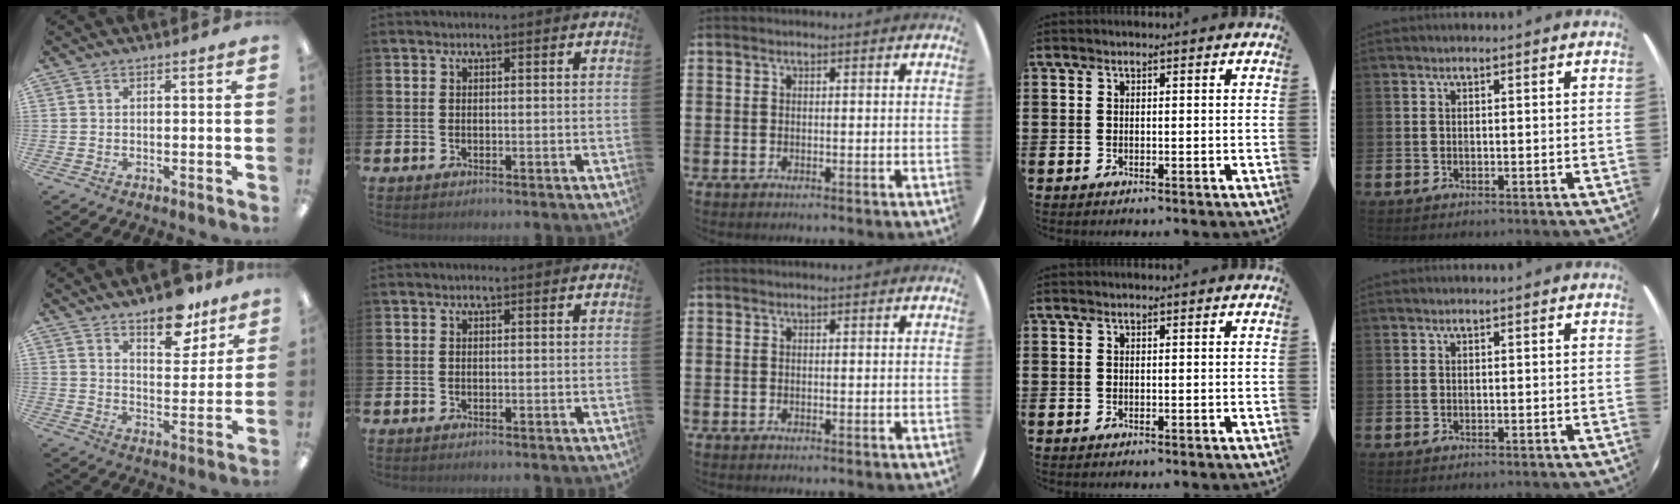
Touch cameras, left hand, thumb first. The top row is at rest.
{"thumb": {"total": 10.7, "force": [8.7, 4.4, 4.4], "torque": [-0.050, -0.052, 0.152]}}